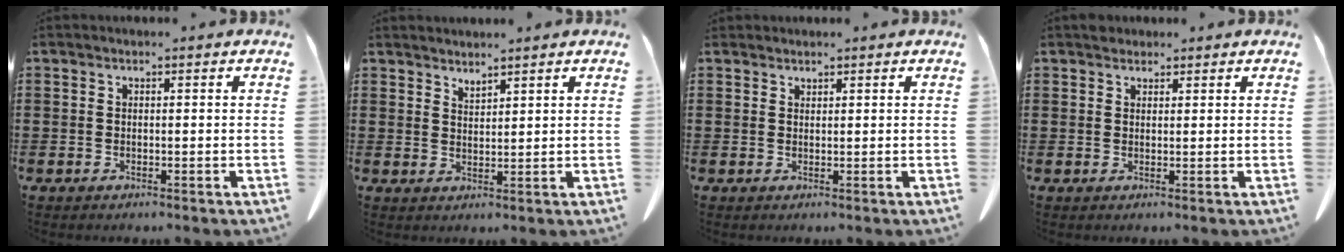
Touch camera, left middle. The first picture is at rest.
{"total": 2.1, "force": [2.1, -0.1, -0.1], "torque": [-0.003, -0.003, 0.041]}
{"total": 1.0, "force": [1.0, 0.2, 0.0], "torque": [-0.003, -0.002, 0.021]}
{"total": 1.6, "force": [1.4, 0.7, 0.0], "torque": [0.003, -0.002, 0.028]}